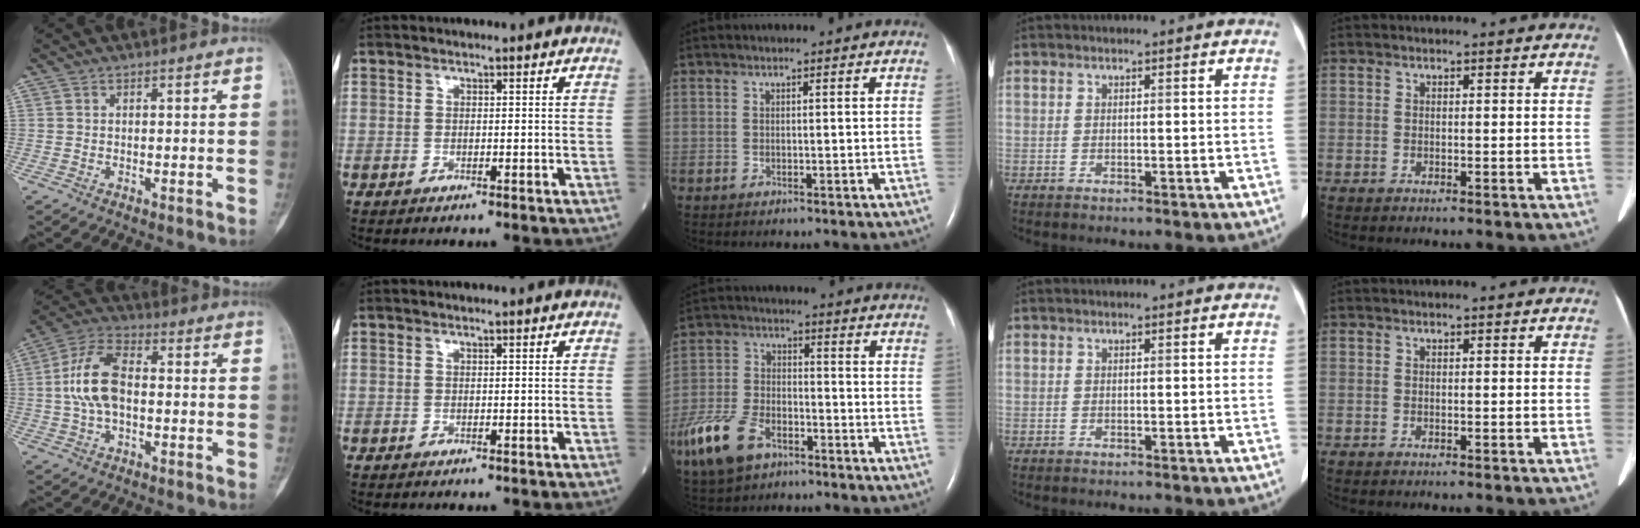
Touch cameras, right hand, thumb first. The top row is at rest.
{"thumb": {"total": 10.8, "force": [-0.1, 5.9, 9.0], "torque": [-0.186, 0.028, -0.007]}, "middle": {"total": 11.1, "force": [-6.5, 5.7, 6.9], "torque": [-0.164, -0.004, -0.122]}}